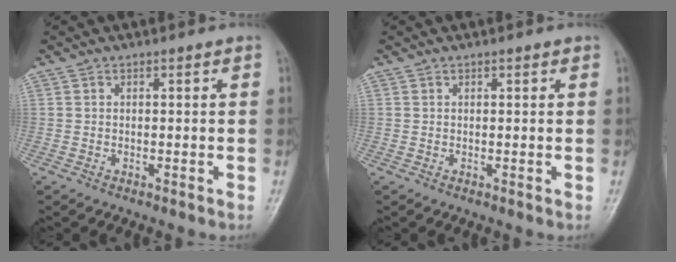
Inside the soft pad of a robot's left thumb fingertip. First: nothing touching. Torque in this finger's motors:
{"motor_torque": [-0.22, -0.12, 0.03, 0.00, -0.02]}